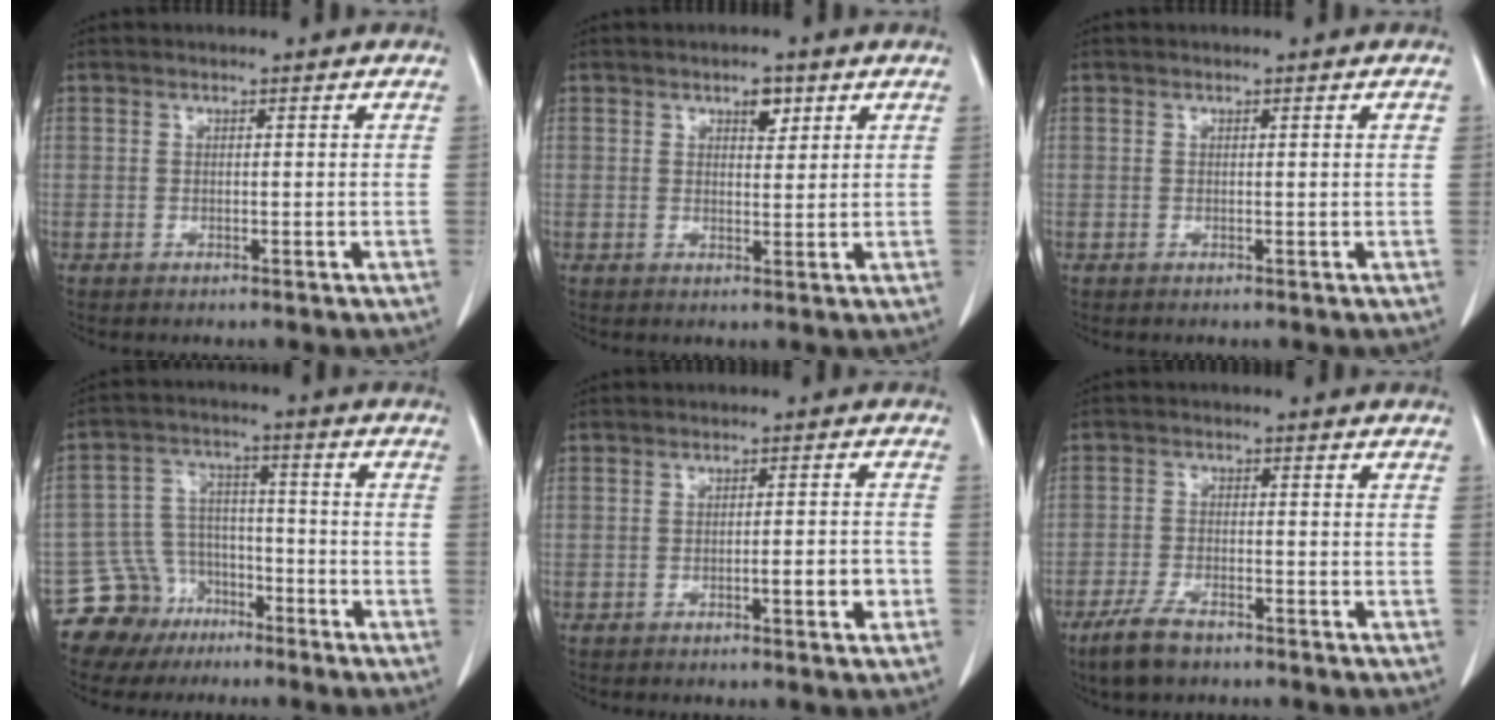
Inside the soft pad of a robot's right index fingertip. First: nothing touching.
{"total": 2.8, "force": [1.5, 1.3, 1.9], "torque": [-0.026, -0.001, 0.023]}
{"total": 0.6, "force": [0.0, 0.0, 0.6], "torque": [-0.007, 0.001, 0.001]}
{"total": 9.4, "force": [-6.6, 6.8, 0.1], "torque": [-0.006, 0.043, -0.111]}
{"total": 3.7, "force": [-1.6, 0.6, 3.3], "torque": [-0.045, 0.002, -0.023]}
{"total": 5.5, "force": [-4.1, 1.7, 3.2], "torque": [-0.072, -0.007, -0.075]}